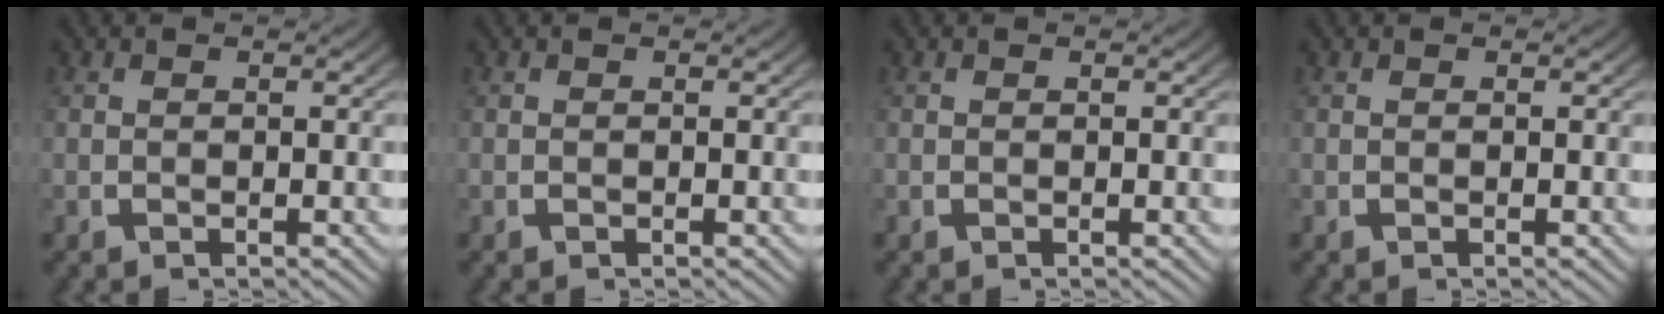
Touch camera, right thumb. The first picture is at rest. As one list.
[{"total": 0.0}, {"total": 0.0}, {"total": 0.0}]